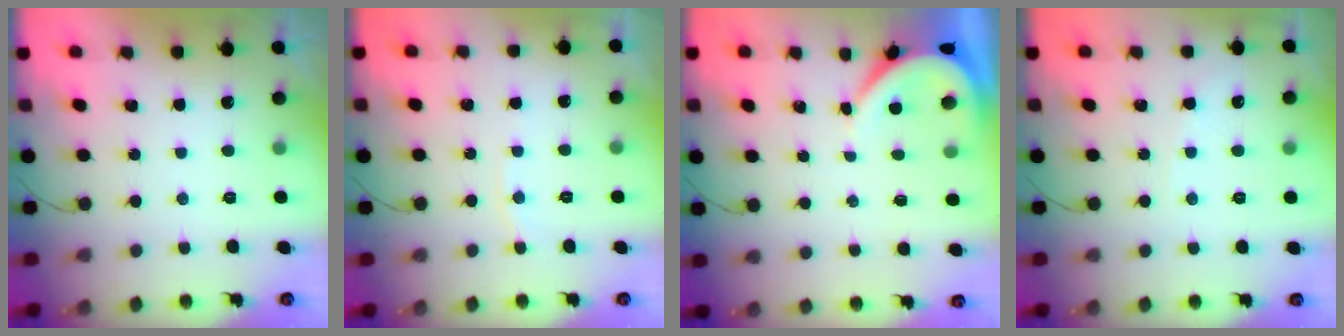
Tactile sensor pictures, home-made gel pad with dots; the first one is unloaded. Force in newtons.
{"total": 2.8, "press": 2.7, "slide": 0.4}
{"total": 3.5, "press": 3.5, "slide": 0.4}
{"total": 2.9, "press": 2.9, "slide": 0.4}